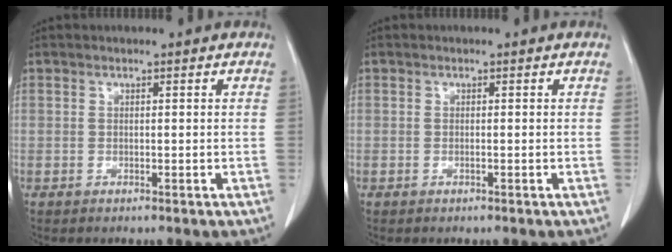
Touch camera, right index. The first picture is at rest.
{"total": 0.0}